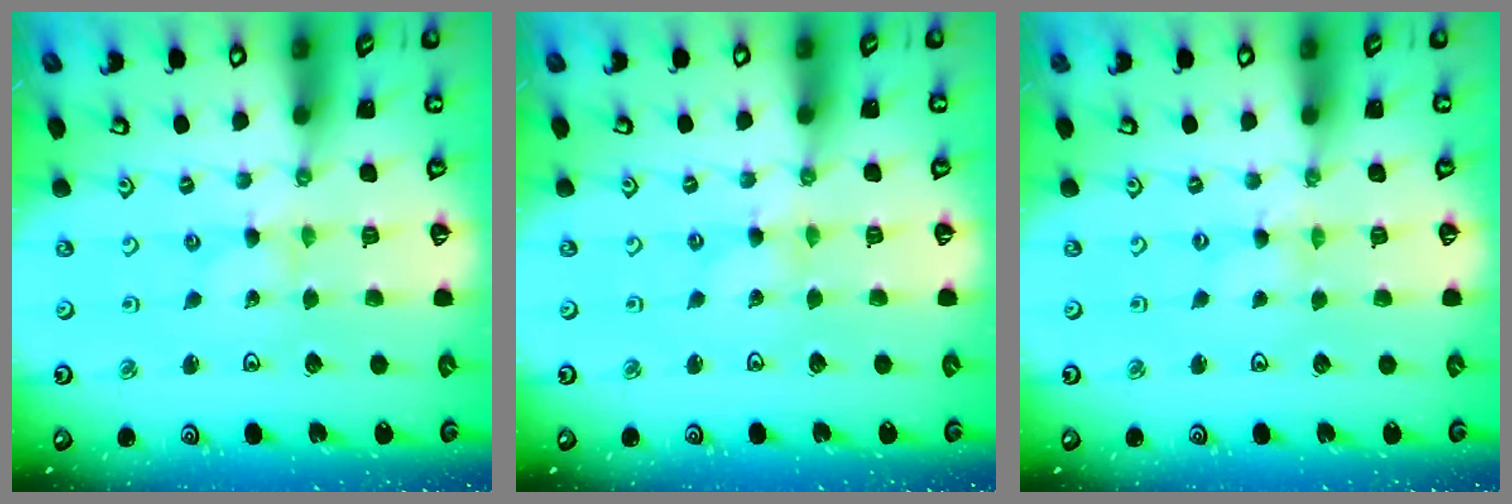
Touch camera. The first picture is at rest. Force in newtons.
{"total": 0.0}
{"total": 0.0}